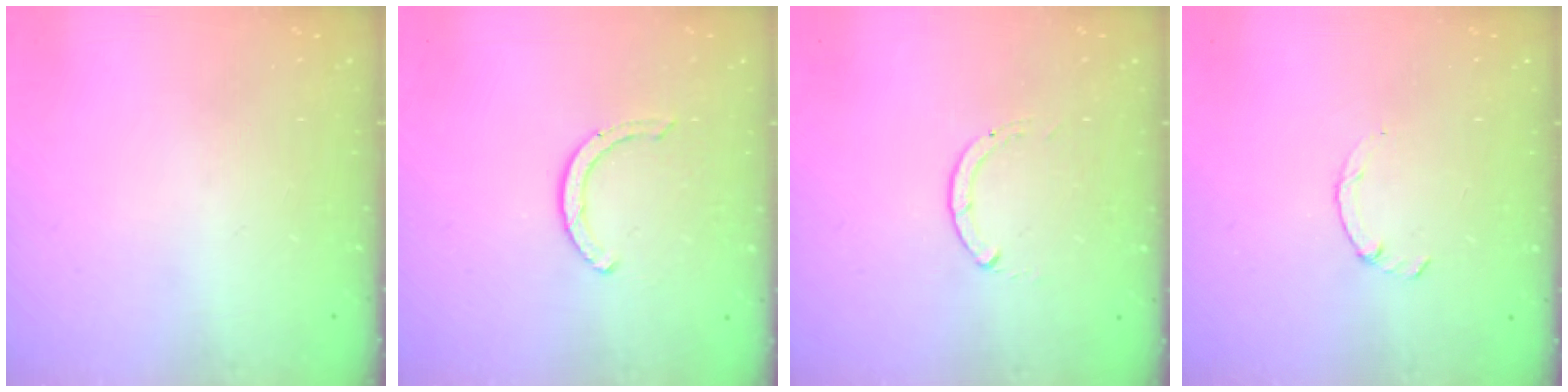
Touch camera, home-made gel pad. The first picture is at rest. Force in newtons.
{"total": 2.9, "press": 2.9, "slide": 0.4}
{"total": 0.0}
{"total": 1.5, "press": 1.4, "slide": 0.3}